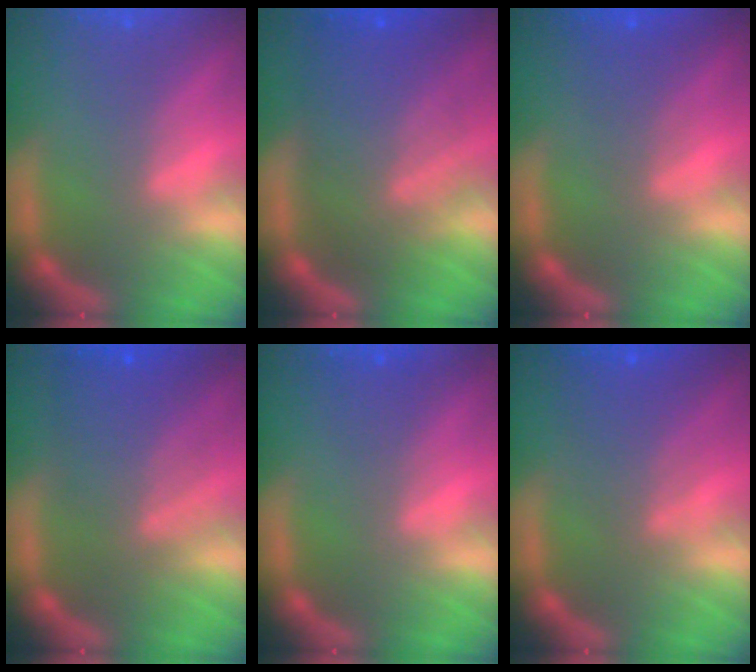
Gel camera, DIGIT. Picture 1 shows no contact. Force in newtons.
{"total": 9.1}
{"total": 2.4}
{"total": 6.6}
{"total": 1.5}
{"total": 4.1}